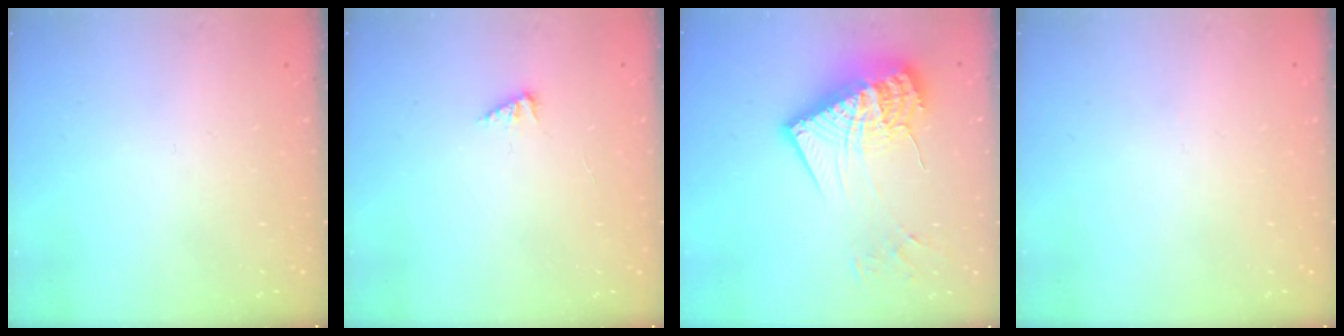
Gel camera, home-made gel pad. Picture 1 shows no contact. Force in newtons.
{"total": 2.5, "press": 2.5, "slide": 0.3}
{"total": 20.8, "press": 20.7, "slide": 2.2}
{"total": 0.0}